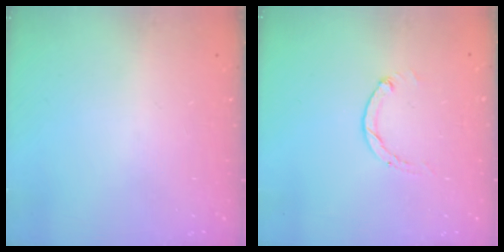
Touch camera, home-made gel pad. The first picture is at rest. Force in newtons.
{"total": 1.2, "press": 1.2, "slide": 0.3}